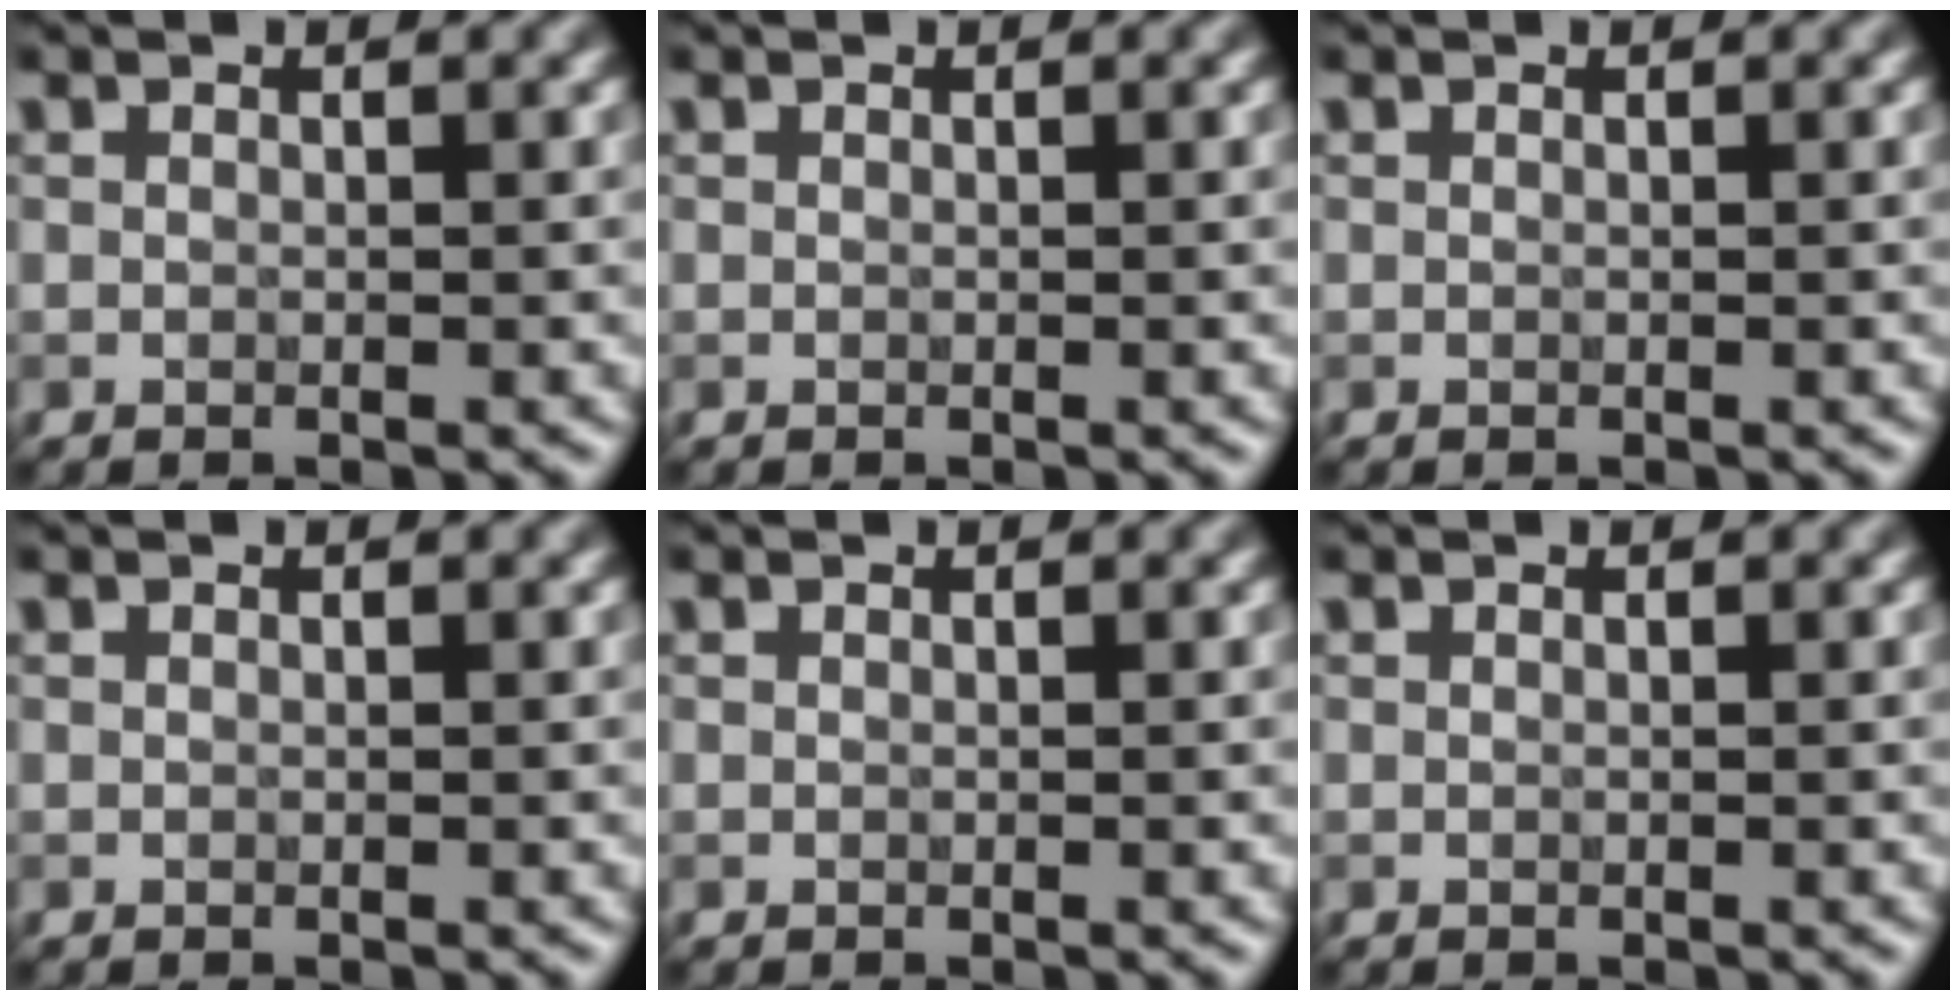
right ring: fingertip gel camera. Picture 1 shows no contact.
{"total": 0.0}
{"total": 0.0}
{"total": 0.0}
{"total": 0.0}
{"total": 0.0}